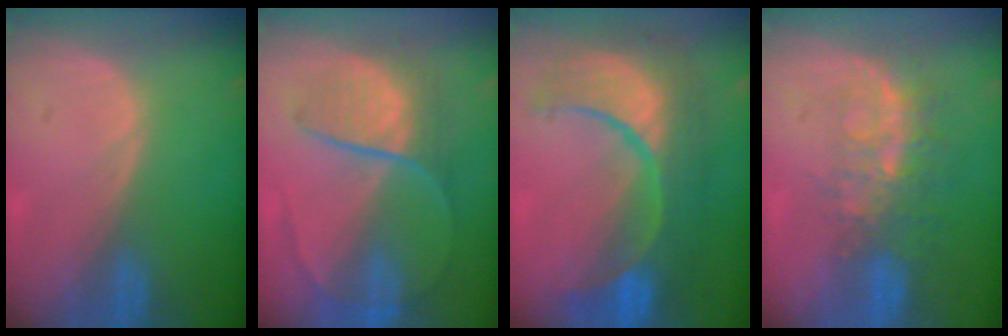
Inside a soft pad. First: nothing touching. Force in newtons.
{"total": 8.1, "press": 7.3, "slide": 3.5}
{"total": 12.4, "press": 12.3, "slide": 1.5}
{"total": 8.3, "press": 6.9, "slide": 4.7}